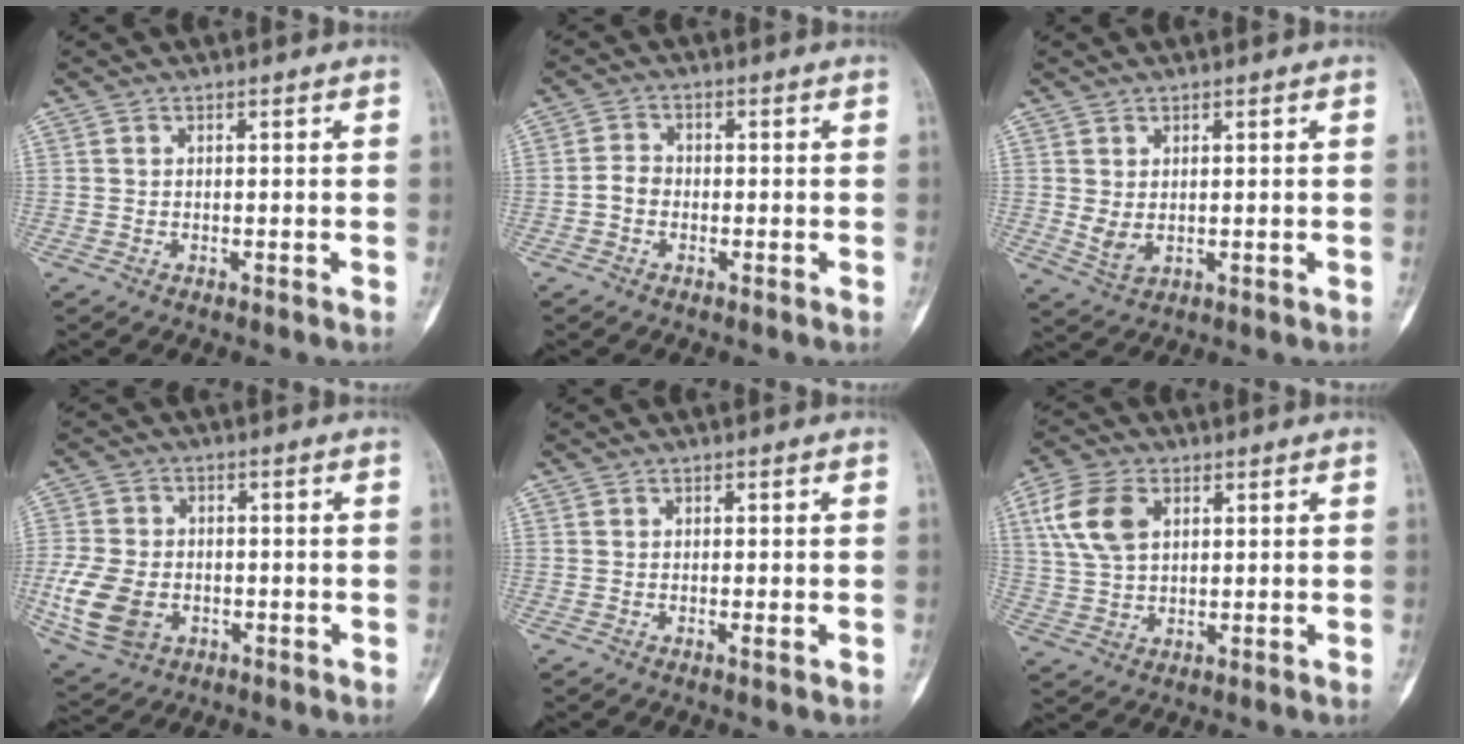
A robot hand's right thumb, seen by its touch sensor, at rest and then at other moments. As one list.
[{"total": 2.7, "force": [-0.9, 2.1, 1.4], "torque": [-0.018, 0.010, -0.023]}, {"total": 3.2, "force": [0.4, 1.9, 2.5], "torque": [-0.043, -0.005, 0.019]}, {"total": 11.5, "force": [-3.0, 8.2, 7.4], "torque": [-0.151, 0.002, -0.051]}, {"total": 0.9, "force": [-0.2, 0.2, 0.9], "torque": [-0.013, -0.002, -0.004]}, {"total": 9.7, "force": [3.2, 6.1, 6.7], "torque": [-0.134, 0.003, 0.062]}]